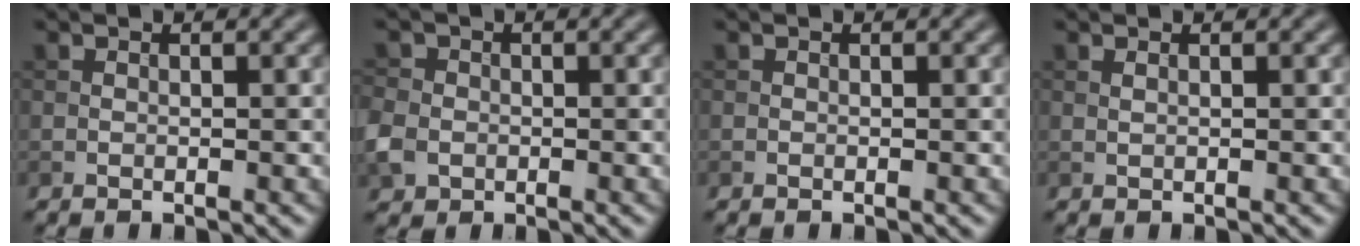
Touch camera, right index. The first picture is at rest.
{"total": 3.0, "force": [-0.8, 2.6, 1.3], "torque": [-0.035, 0.000, -0.022]}
{"total": 0.0}
{"total": 0.5, "force": [0.3, 0.1, 0.4], "torque": [-0.010, 0.000, 0.003]}